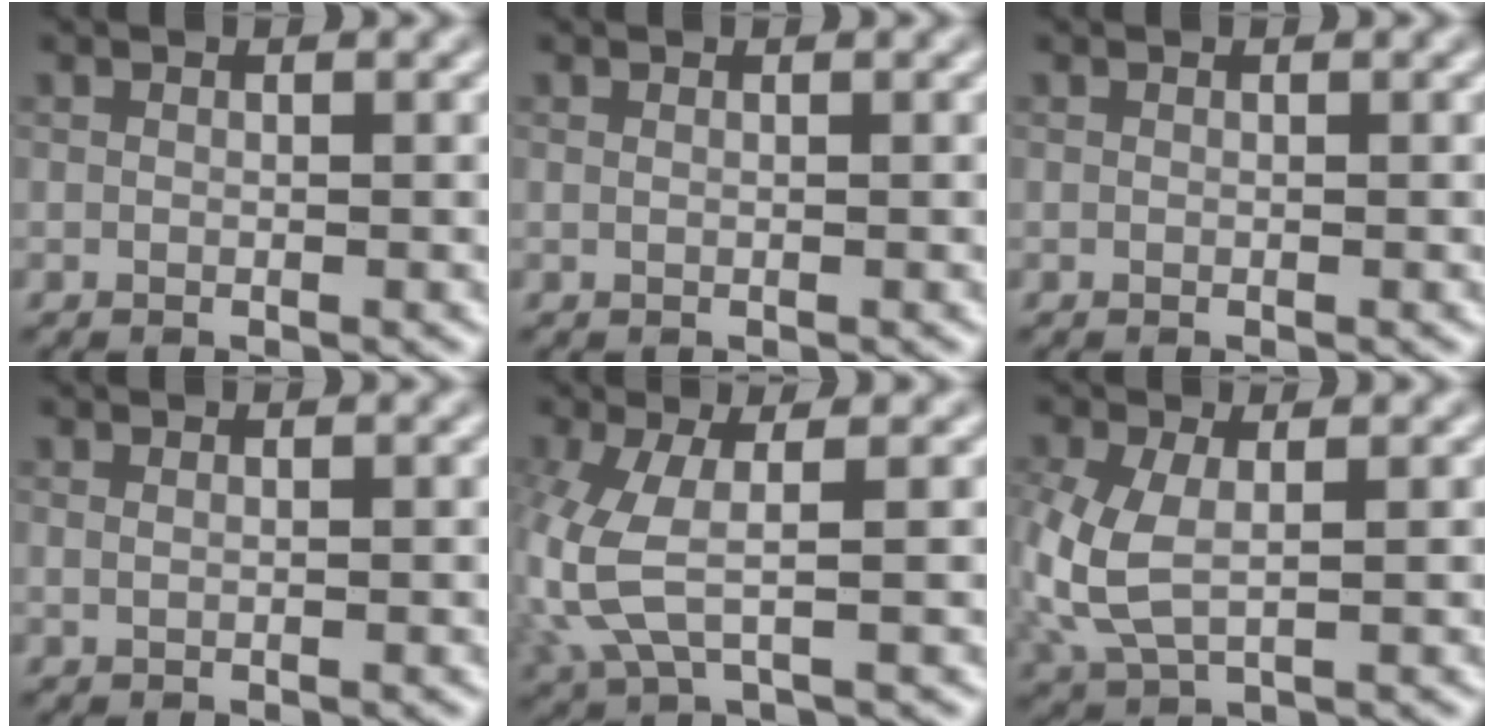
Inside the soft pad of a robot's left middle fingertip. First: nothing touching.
{"total": 0.0}
{"total": 0.0}
{"total": 0.5, "force": [0.3, 0.2, 0.3], "torque": [-0.008, -0.002, 0.001]}
{"total": 4.7, "force": [0.1, 1.6, 4.4], "torque": [-0.130, -0.008, 0.005]}
{"total": 5.4, "force": [-0.1, 3.1, 4.4], "torque": [-0.130, -0.005, 0.000]}